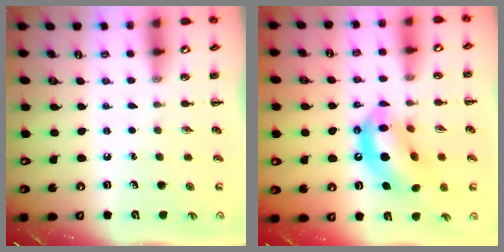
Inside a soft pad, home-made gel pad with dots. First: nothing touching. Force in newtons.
{"total": 13.8, "press": 13.4, "slide": 3.5}